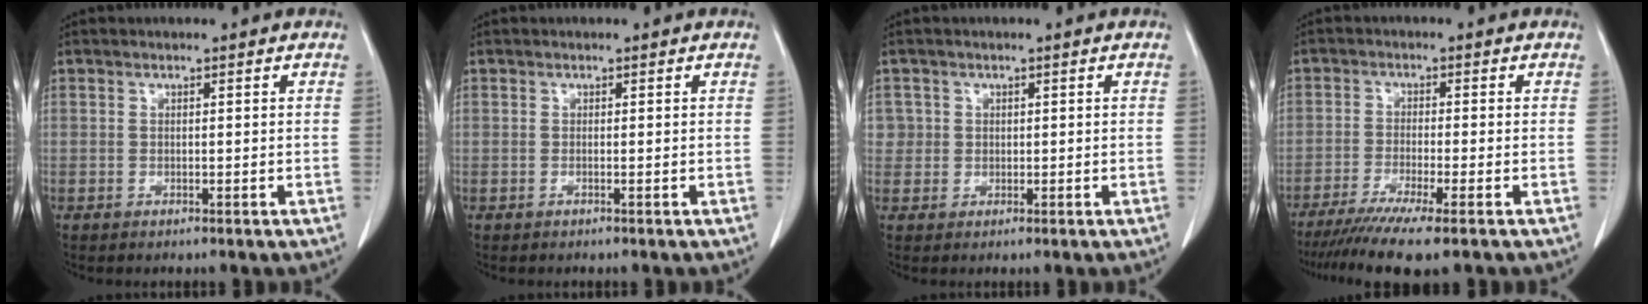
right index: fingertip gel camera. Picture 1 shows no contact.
{"total": 0.0}
{"total": 2.1, "force": [0.4, 2.1, -0.1], "torque": [0.020, 0.003, 0.002]}
{"total": 9.1, "force": [-6.8, -0.6, 6.0], "torque": [-0.091, -0.025, -0.110]}